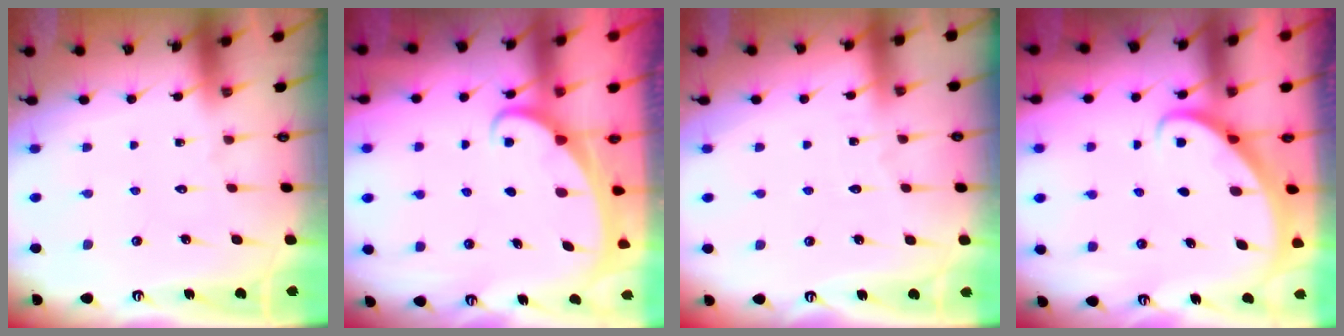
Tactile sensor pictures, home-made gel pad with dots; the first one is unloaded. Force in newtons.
{"total": 2.0, "press": 2.0, "slide": 0.2}
{"total": 1.6, "press": 1.6, "slide": 0.2}
{"total": 2.7, "press": 2.7, "slide": 0.2}